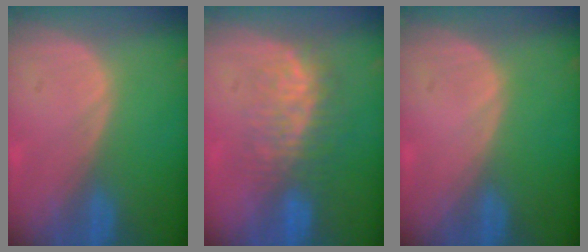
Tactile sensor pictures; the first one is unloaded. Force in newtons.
{"total": 8.0, "press": 7.4, "slide": 3.0}
{"total": 0.0}